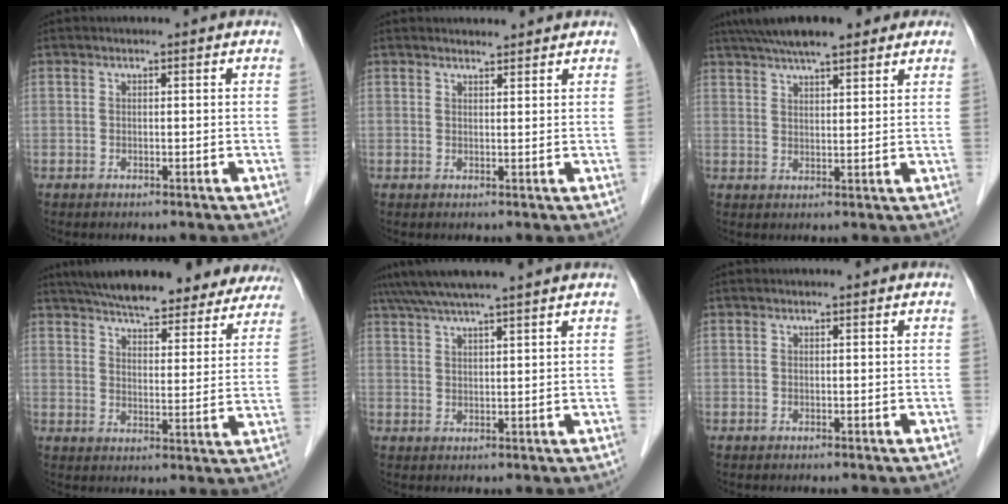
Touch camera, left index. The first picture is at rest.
{"total": 2.6, "force": [2.6, 0.3, 0.2], "torque": [-0.011, 0.010, 0.035]}
{"total": 12.3, "force": [9.7, 2.9, 7.0], "torque": [-0.117, 0.041, 0.147]}
{"total": 25.7, "force": [22.5, 6.4, 10.5], "torque": [-0.161, -0.004, 0.280]}
{"total": 9.3, "force": [8.0, -1.0, 4.7], "torque": [-0.079, 0.030, 0.118]}
{"total": 0.0}